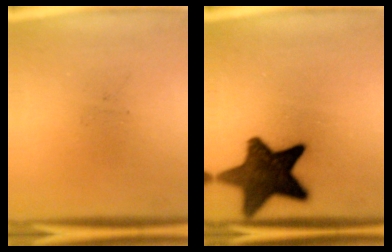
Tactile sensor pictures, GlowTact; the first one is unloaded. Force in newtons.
{"total": 15.0}